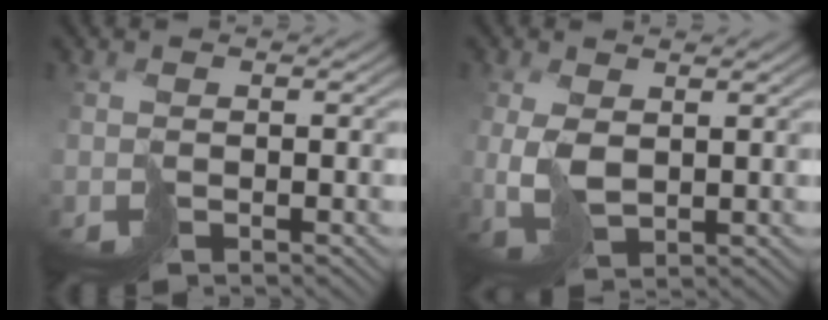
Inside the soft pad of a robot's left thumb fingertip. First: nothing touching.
{"total": 3.6, "force": [0.7, 2.3, 2.6], "torque": [-0.080, -0.006, 0.023]}